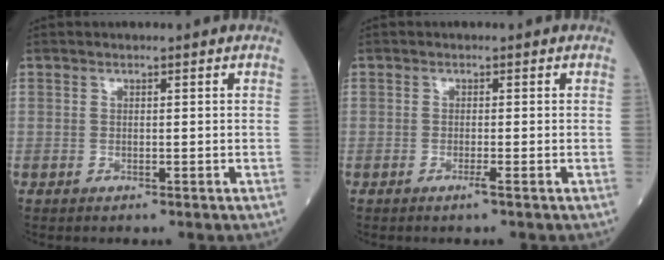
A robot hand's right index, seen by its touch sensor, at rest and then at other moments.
{"total": 1.1, "force": [-0.6, -0.2, 0.9], "torque": [-0.016, -0.001, -0.012]}